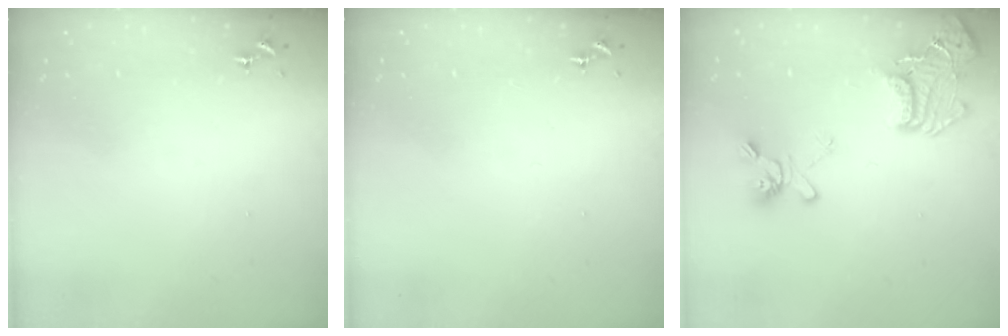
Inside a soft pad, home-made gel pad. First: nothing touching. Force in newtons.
{"total": 0.0}
{"total": 18.5, "press": 18.4, "slide": 1.6}